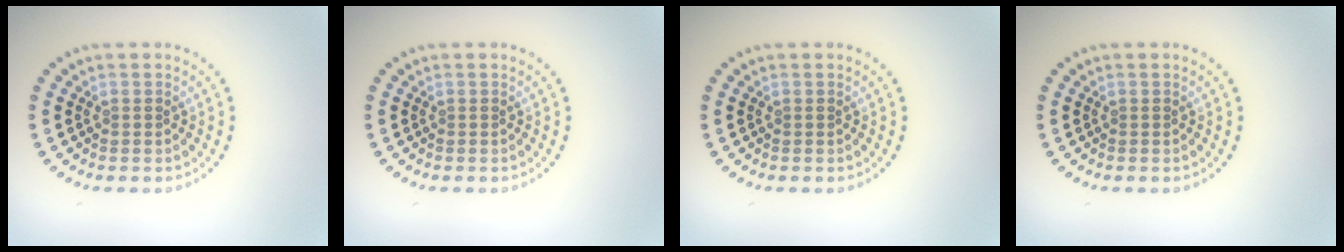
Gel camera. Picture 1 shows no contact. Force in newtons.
{"total": 0.0}
{"total": 0.0}
{"total": 0.0}